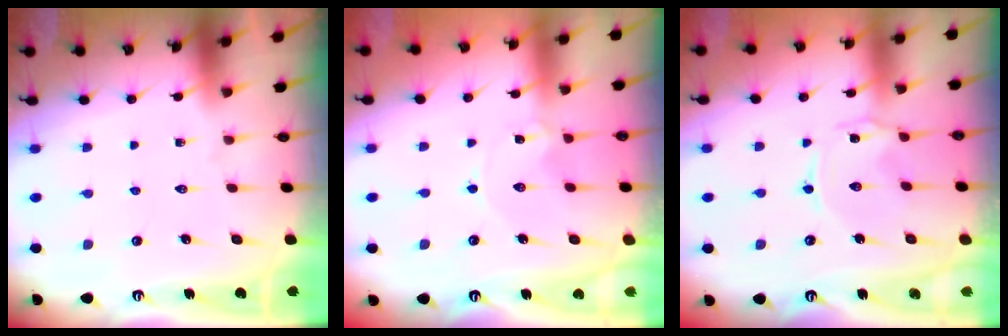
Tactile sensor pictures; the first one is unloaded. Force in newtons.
{"total": 0.0}
{"total": 1.4, "press": 1.3, "slide": 0.3}